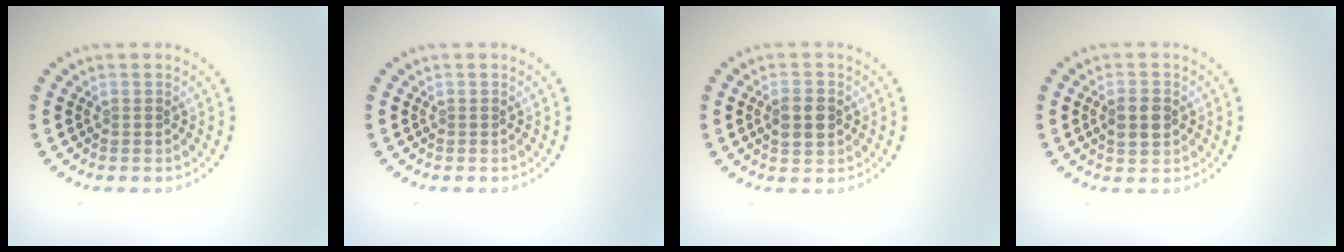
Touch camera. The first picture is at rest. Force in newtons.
{"total": 0.0}
{"total": 2.8, "press": 2.8, "slide": 0.1}
{"total": 2.2, "press": 2.2, "slide": 0.2}